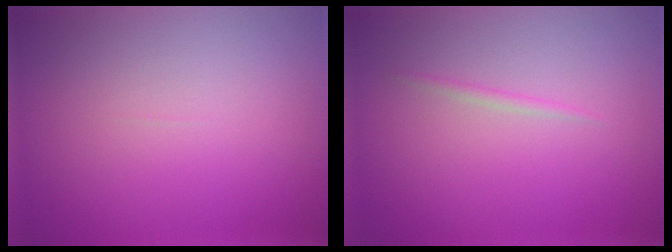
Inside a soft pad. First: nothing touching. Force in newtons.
{"total": 0.6, "press": 0.6, "slide": 0.0}